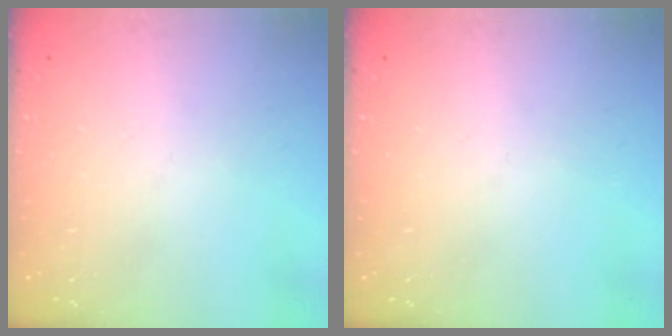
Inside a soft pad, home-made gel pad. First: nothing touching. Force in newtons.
{"total": 0.0}